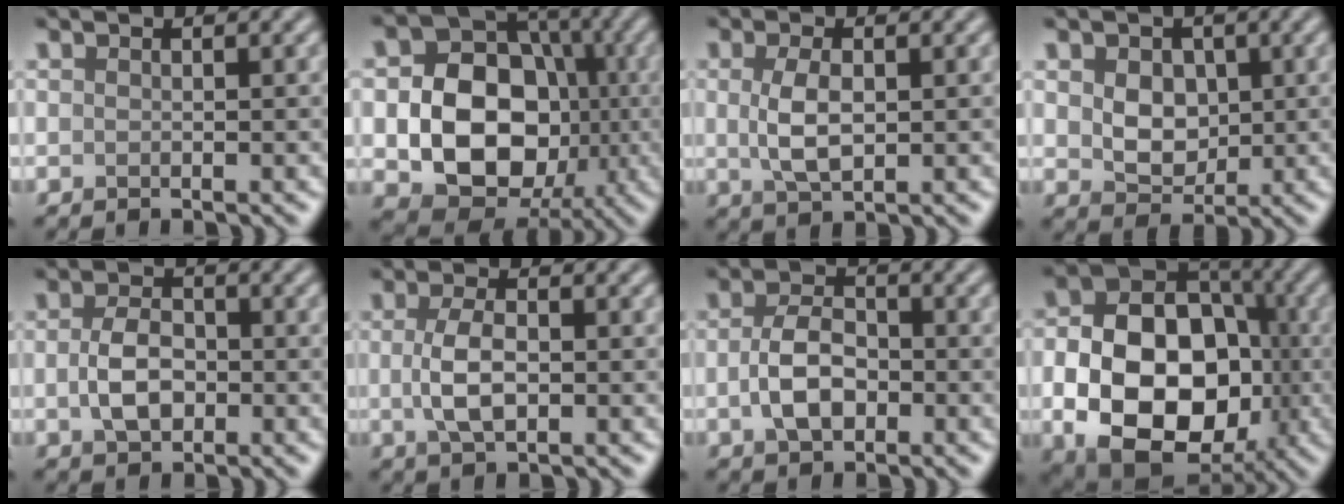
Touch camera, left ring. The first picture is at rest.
{"total": 11.4, "force": [-1.5, 8.7, 7.3], "torque": [-0.107, -0.001, -0.038]}
{"total": 3.5, "force": [0.3, 1.7, 3.1], "torque": [-0.070, -0.002, 0.006]}
{"total": 4.1, "force": [0.7, 3.1, 2.6], "torque": [-0.048, -0.004, 0.009]}
{"total": 3.7, "force": [-0.4, 2.4, 2.8], "torque": [-0.059, -0.001, -0.009]}
{"total": 3.7, "force": [-0.1, 1.7, 3.2], "torque": [-0.071, -0.003, -0.002]}
{"total": 4.3, "force": [-0.7, 2.6, 3.3], "torque": [-0.068, 0.000, -0.017]}
{"total": 15.2, "force": [-3.3, 10.9, 10.1], "torque": [-0.165, -0.028, -0.057]}